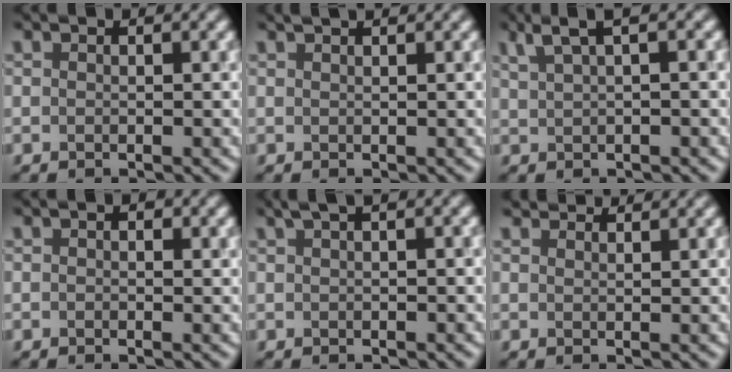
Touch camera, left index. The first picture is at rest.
{"total": 1.8, "force": [1.3, 0.5, 1.1], "torque": [-0.010, 0.004, 0.000]}
{"total": 2.9, "force": [1.9, 0.5, 2.1], "torque": [-0.028, 0.014, 0.035]}
{"total": 0.9, "force": [0.4, 0.4, 0.7], "torque": [-0.010, 0.000, 0.001]}
{"total": 2.4, "force": [1.3, 0.5, 2.0], "torque": [-0.029, 0.006, 0.016]}
{"total": 4.0, "force": [3.7, 0.9, 1.3], "torque": [-0.017, 0.012, 0.032]}